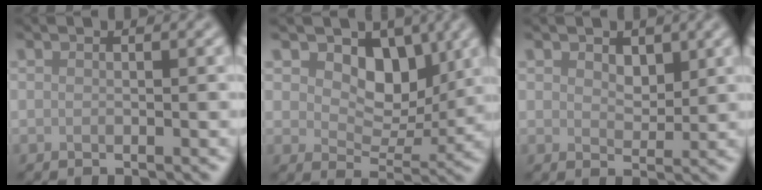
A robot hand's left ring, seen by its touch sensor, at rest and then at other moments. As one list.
[{"total": 5.8, "force": [2.5, 3.8, 3.5], "torque": [-0.053, -0.013, 0.029]}, {"total": 2.0, "force": [1.1, 1.2, 1.1], "torque": [-0.022, -0.005, 0.017]}]